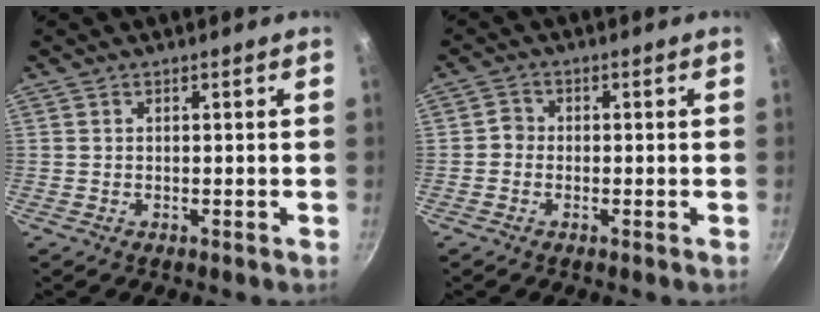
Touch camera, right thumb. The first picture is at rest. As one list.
[{"total": 2.1, "force": [-0.5, 1.9, 0.7], "torque": [0.001, 0.009, -0.015]}]